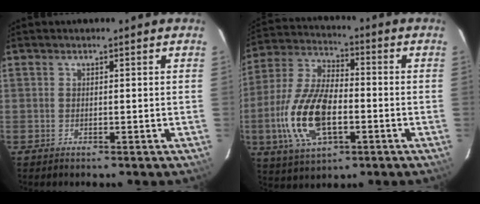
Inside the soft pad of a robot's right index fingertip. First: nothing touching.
{"total": 16.6, "force": [-4.2, 7.8, 14.0], "torque": [-0.306, -0.003, -0.074]}